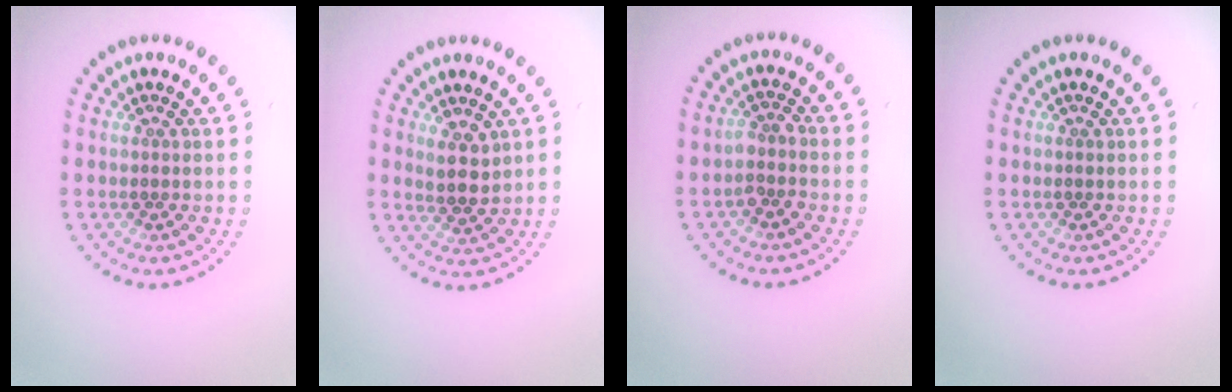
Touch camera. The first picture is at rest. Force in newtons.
{"total": 2.5, "press": 2.2, "slide": 1.2}
{"total": 1.7, "press": 1.4, "slide": 1.0}
{"total": 0.0}